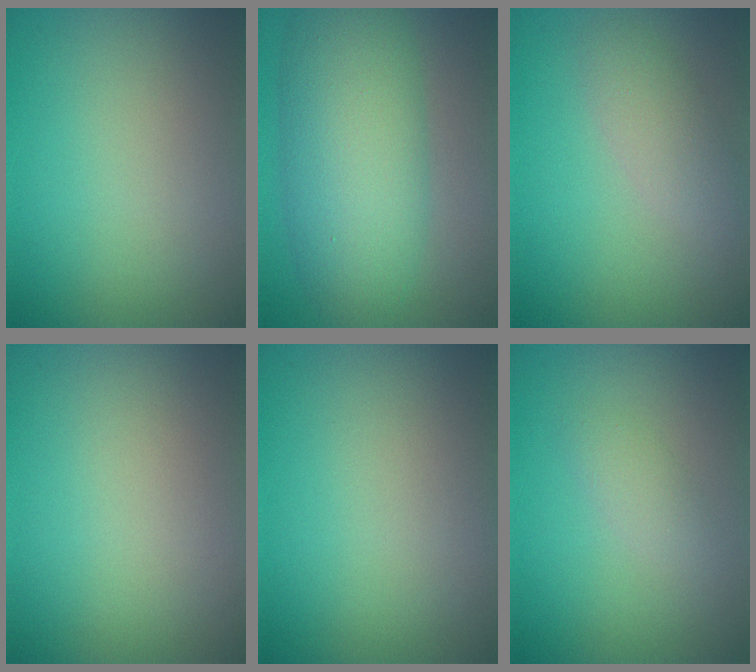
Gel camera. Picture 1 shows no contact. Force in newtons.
{"total": 8.2, "press": 8.2, "slide": 0.3}
{"total": 2.2, "press": 2.2, "slide": 0.0}
{"total": 0.0}
{"total": 0.0}
{"total": 1.3, "press": 1.3, "slide": 0.1}